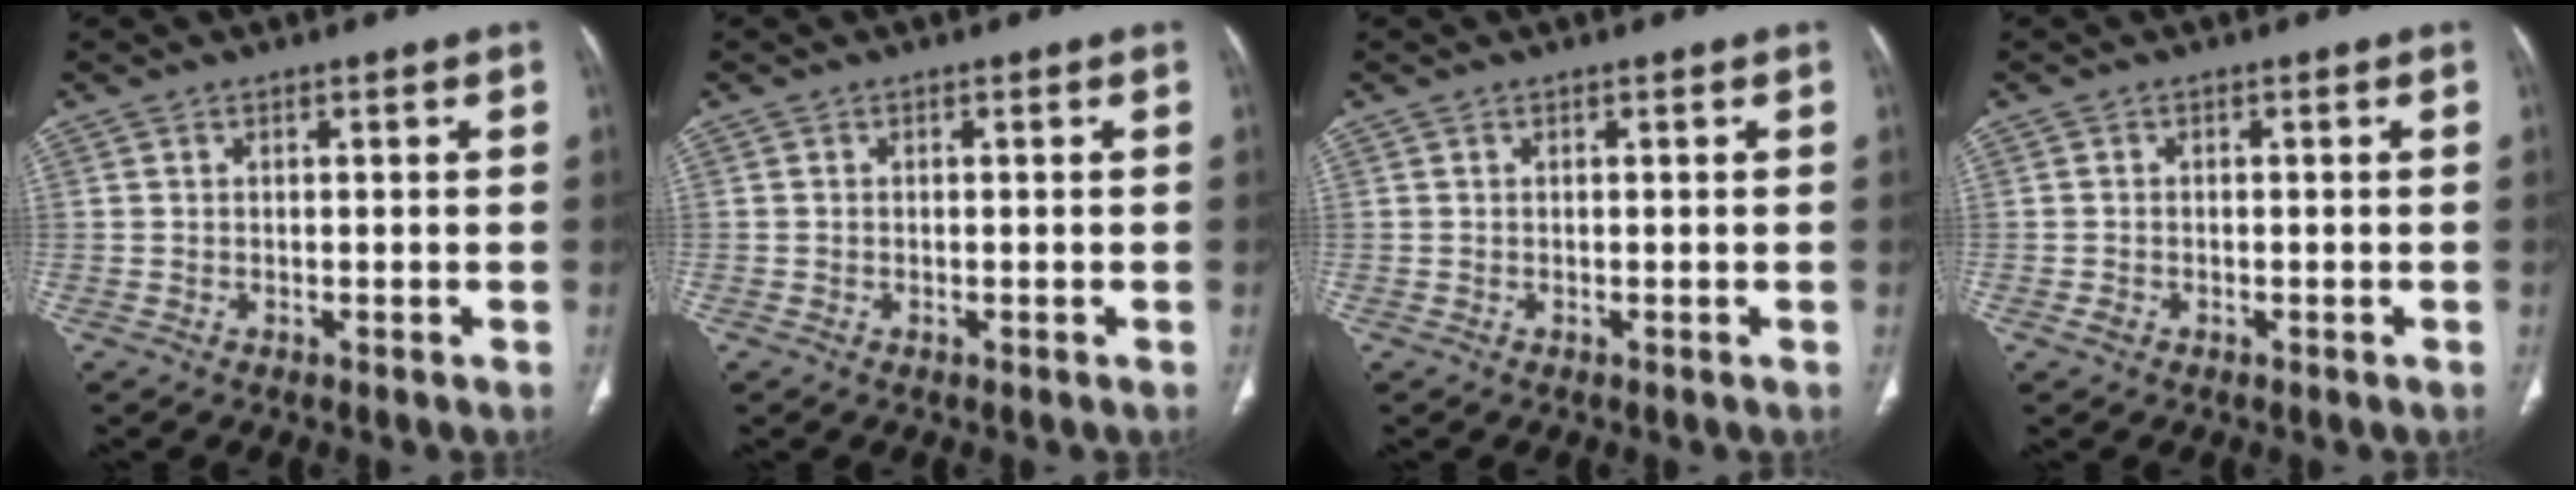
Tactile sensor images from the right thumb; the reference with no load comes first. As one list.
[{"total": 0.0}, {"total": 0.0}, {"total": 1.2, "force": [-0.6, 0.9, 0.5], "torque": [-0.011, 0.005, -0.010]}]